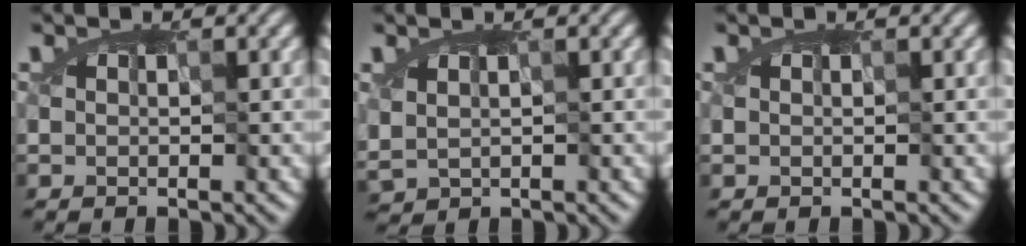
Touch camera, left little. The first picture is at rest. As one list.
[{"total": 1.3, "force": [0.2, 0.8, 1.0], "torque": [-0.025, -0.001, 0.002]}, {"total": 0.0}]